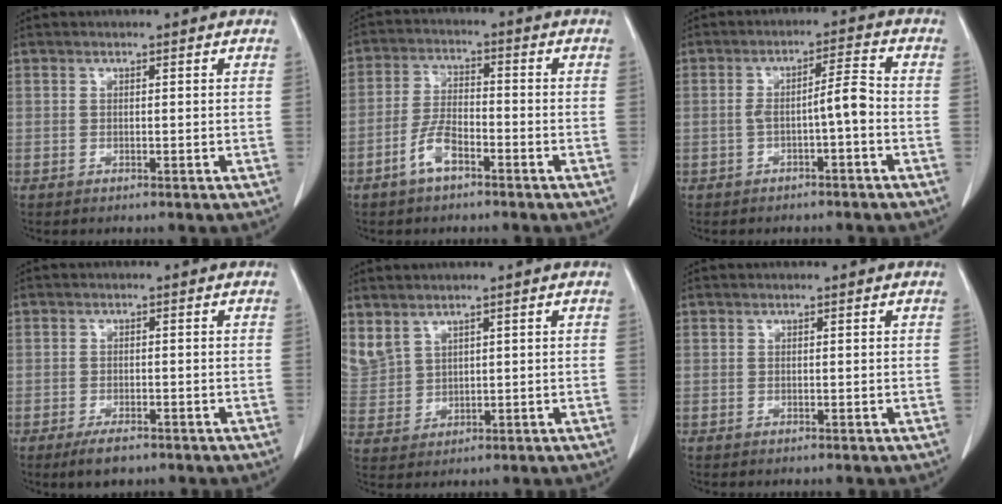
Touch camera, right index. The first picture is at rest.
{"total": 5.3, "force": [-3.2, 1.9, 3.8], "torque": [-0.082, 0.005, -0.063]}
{"total": 4.5, "force": [-1.3, 0.2, 4.3], "torque": [-0.071, 0.022, -0.016]}
{"total": 3.4, "force": [-2.4, 1.4, 2.0], "torque": [-0.035, -0.004, -0.035]}
{"total": 6.9, "force": [4.8, 4.1, 2.6], "torque": [-0.077, 0.011, 0.123]}
{"total": 0.0}